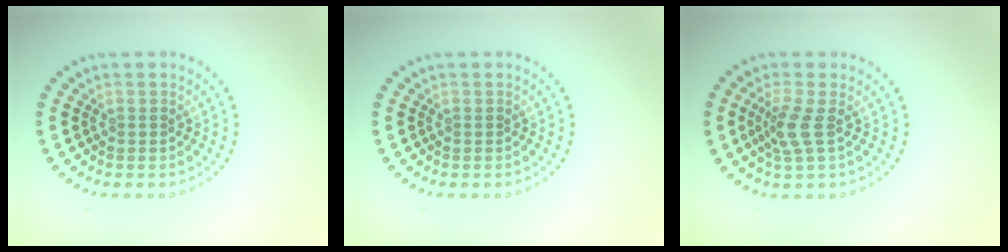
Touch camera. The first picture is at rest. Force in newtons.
{"total": 0.0}
{"total": 2.3, "press": 1.8, "slide": 1.5}